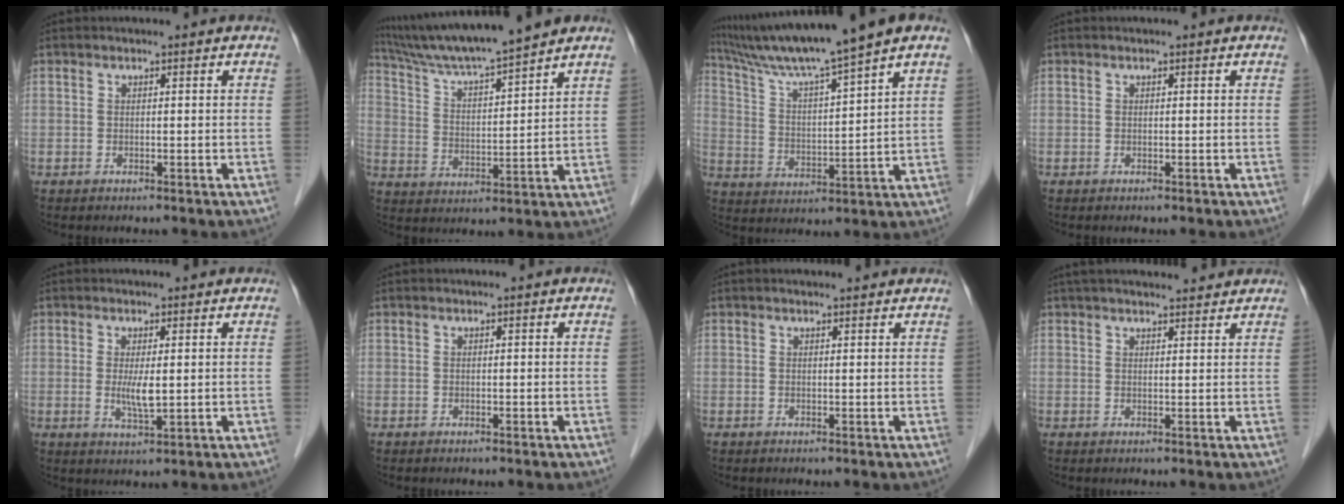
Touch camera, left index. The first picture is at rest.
{"total": 13.4, "force": [12.0, -0.8, 6.0], "torque": [-0.115, 0.012, 0.208]}
{"total": 13.7, "force": [11.2, -1.8, 7.6], "torque": [-0.136, 0.011, 0.195]}
{"total": 0.0}
{"total": 3.3, "force": [0.1, 0.6, 3.2], "torque": [-0.064, -0.011, 0.005]}
{"total": 0.0}
{"total": 2.5, "force": [2.4, 0.2, 0.7], "torque": [-0.012, 0.009, 0.027]}
{"total": 11.9, "force": [10.8, 1.9, 4.6], "torque": [-0.066, 0.034, 0.150]}